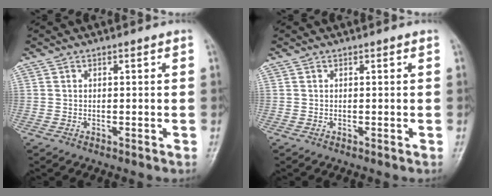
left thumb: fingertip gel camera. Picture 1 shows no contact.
{"total": 0.0}